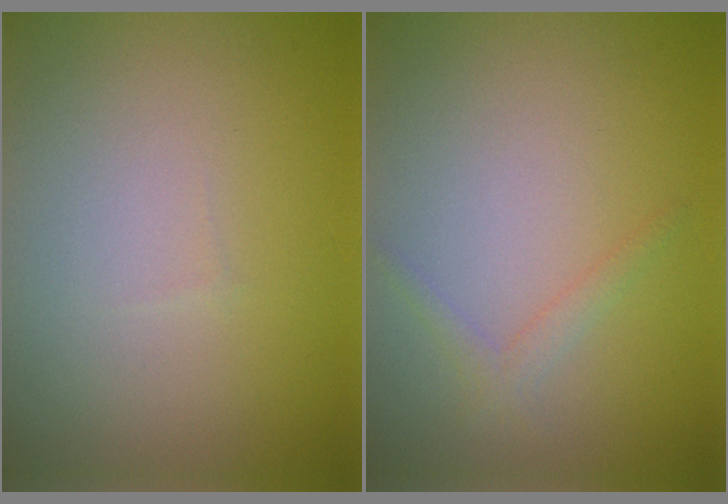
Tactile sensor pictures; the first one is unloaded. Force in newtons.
{"total": 1.3, "press": 1.3, "slide": 0.1}